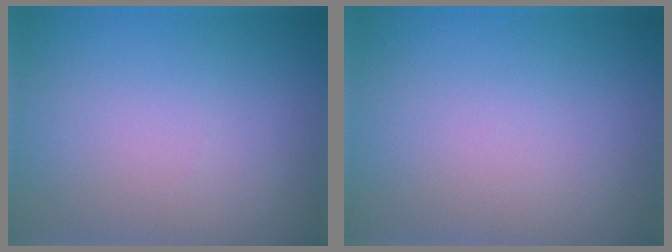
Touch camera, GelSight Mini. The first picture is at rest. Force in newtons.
{"total": 0.0}